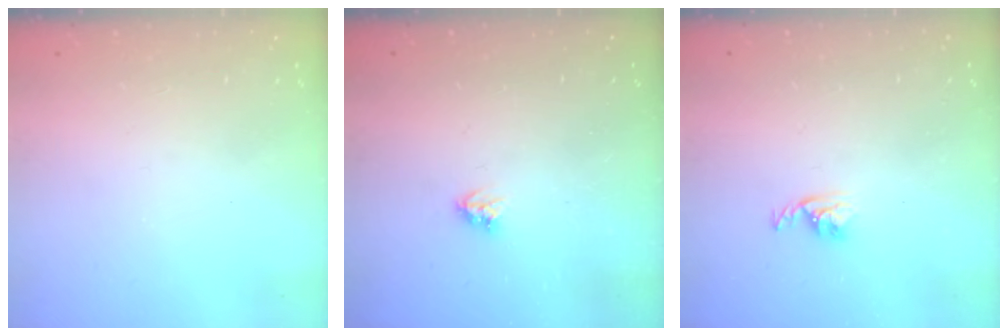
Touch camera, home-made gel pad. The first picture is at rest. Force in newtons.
{"total": 3.5, "press": 3.4, "slide": 0.5}
{"total": 3.7, "press": 3.6, "slide": 0.6}